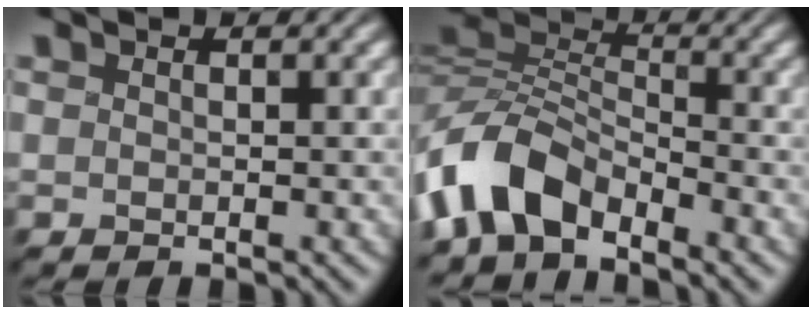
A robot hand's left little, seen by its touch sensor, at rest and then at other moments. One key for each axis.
{"total": 6.5, "fx": -5.0, "fy": 3.1, "fz": 2.8, "tx": -0.059, "ty": 0.005, "tz": -0.111}